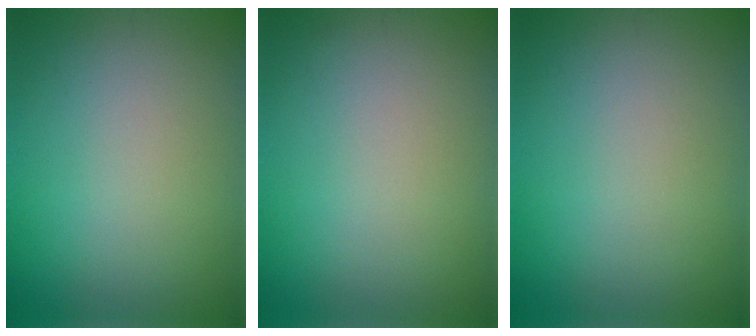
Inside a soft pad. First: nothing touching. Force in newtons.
{"total": 0.0}
{"total": 0.0}